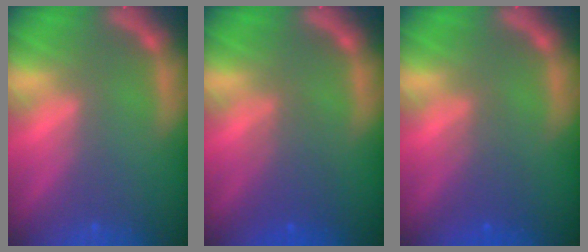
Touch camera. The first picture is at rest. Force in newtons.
{"total": 3.0}
{"total": 2.5}